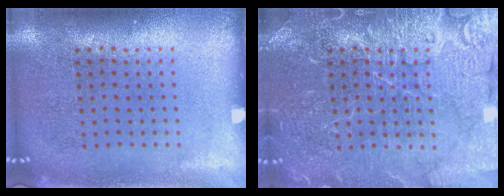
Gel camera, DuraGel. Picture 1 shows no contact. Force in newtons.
{"total": 6.7, "press": 6.6, "slide": 1.0}